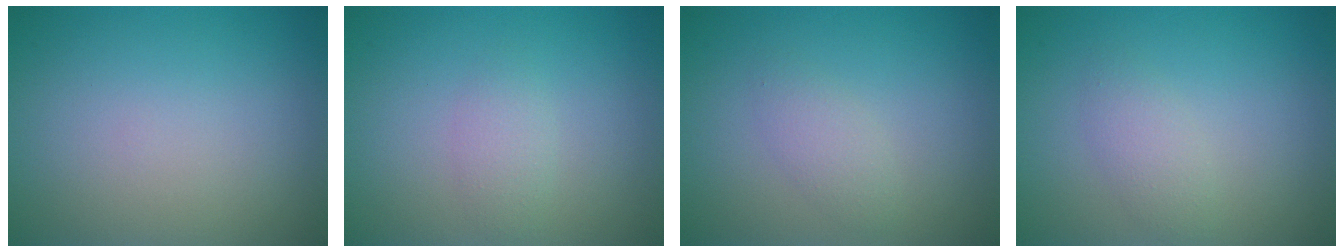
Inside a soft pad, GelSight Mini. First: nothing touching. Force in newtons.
{"total": 1.4, "press": 1.4, "slide": 0.0}
{"total": 1.7, "press": 1.6, "slide": 0.0}
{"total": 1.7, "press": 1.7, "slide": 0.1}